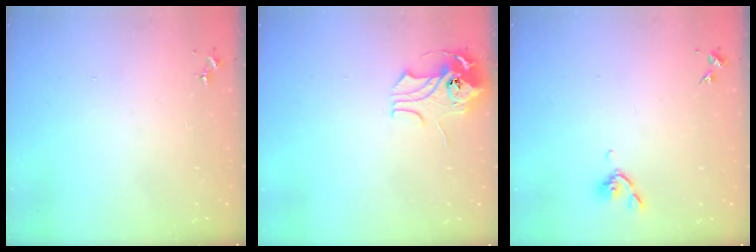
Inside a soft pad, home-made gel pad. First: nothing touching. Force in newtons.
{"total": 10.2, "press": 10.2, "slide": 1.1}
{"total": 5.8, "press": 5.6, "slide": 1.4}